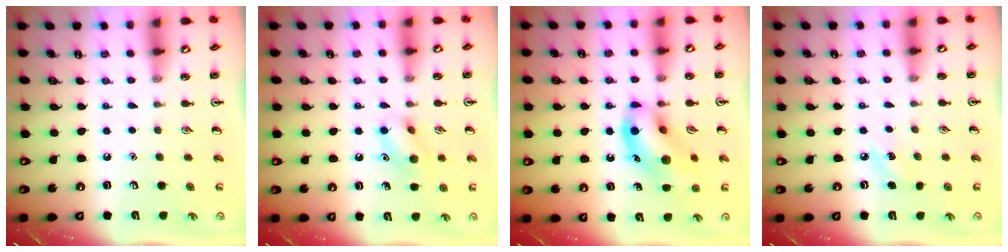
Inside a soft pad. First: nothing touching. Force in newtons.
{"total": 10.1, "press": 10.0, "slide": 1.4}
{"total": 13.6, "press": 13.5, "slide": 1.5}
{"total": 5.1, "press": 4.8, "slide": 1.6}